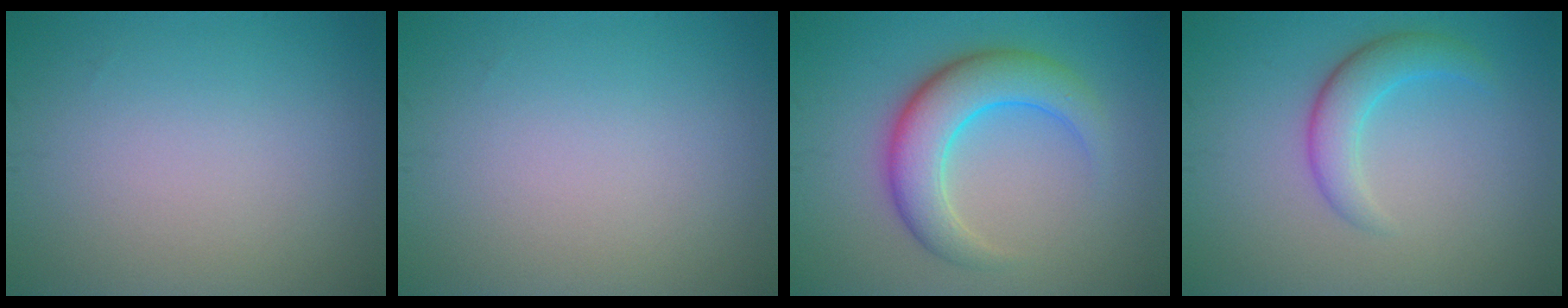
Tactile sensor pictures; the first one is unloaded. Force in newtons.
{"total": 0.0}
{"total": 6.2, "press": 6.2, "slide": 0.1}
{"total": 3.3, "press": 3.3, "slide": 0.2}